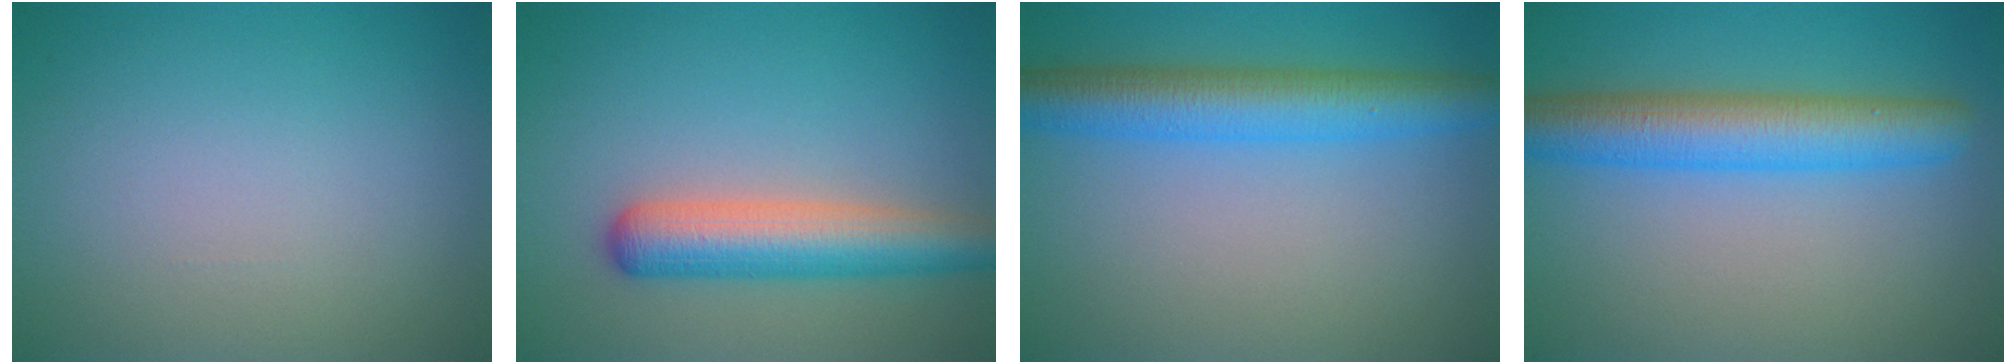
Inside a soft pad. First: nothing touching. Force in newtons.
{"total": 5.6, "press": 5.6, "slide": 0.2}
{"total": 5.8, "press": 5.8, "slide": 0.3}
{"total": 6.3, "press": 6.3, "slide": 0.2}